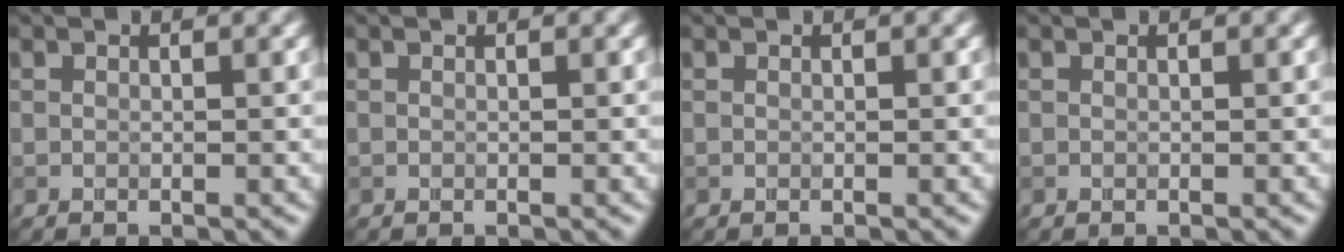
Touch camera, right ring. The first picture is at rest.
{"total": 0.0}
{"total": 0.0}
{"total": 0.0}